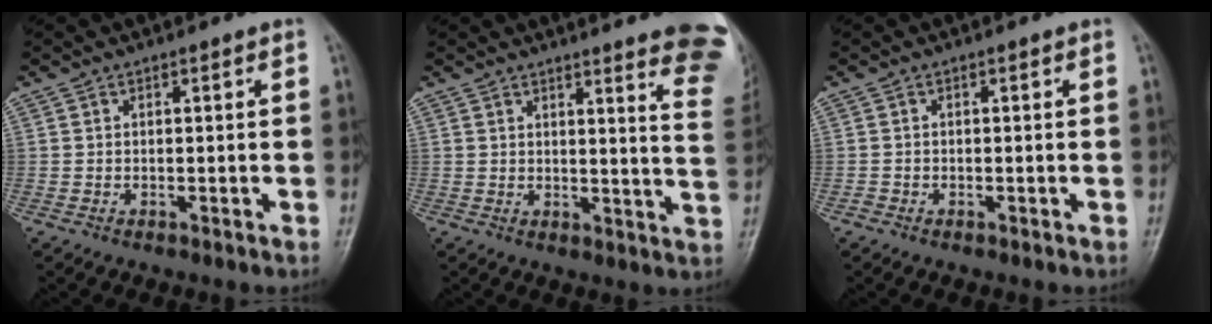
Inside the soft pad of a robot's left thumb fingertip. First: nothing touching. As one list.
[{"total": 15.6, "force": [12.7, 1.4, 8.9], "torque": [-0.082, -0.104, 0.128]}, {"total": 0.7, "force": [-0.6, 0.4, -0.1], "torque": [0.002, 0.002, -0.016]}]